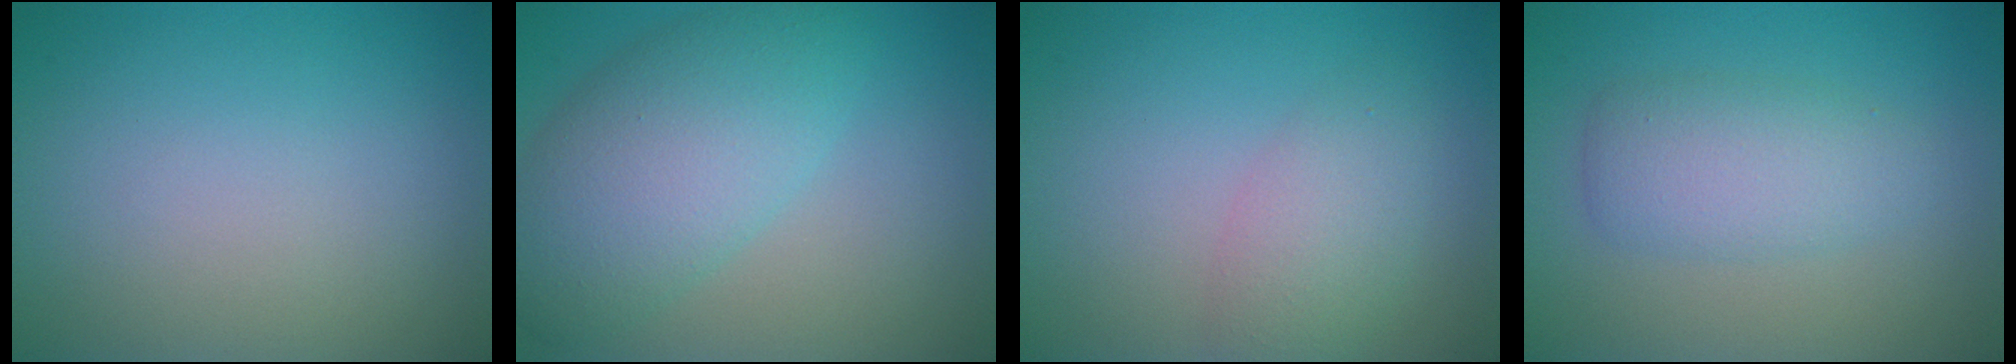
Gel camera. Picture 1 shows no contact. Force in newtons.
{"total": 7.0, "press": 7.0, "slide": 0.2}
{"total": 3.2, "press": 3.2, "slide": 0.0}
{"total": 3.7, "press": 3.7, "slide": 0.1}